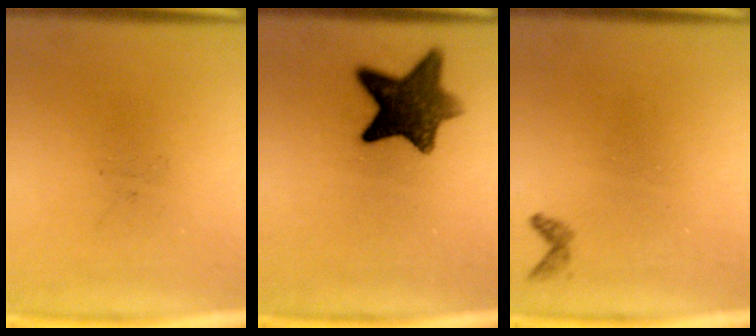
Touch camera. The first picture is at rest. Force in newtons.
{"total": 10.3}
{"total": 0.7}